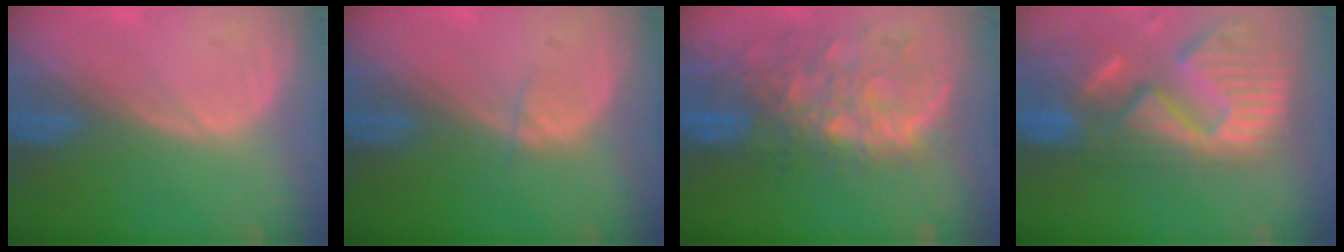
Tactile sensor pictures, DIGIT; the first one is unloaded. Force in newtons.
{"total": 1.2, "press": 1.2, "slide": 0.2}
{"total": 11.2, "press": 9.8, "slide": 5.4}
{"total": 14.4, "press": 12.0, "slide": 8.0}